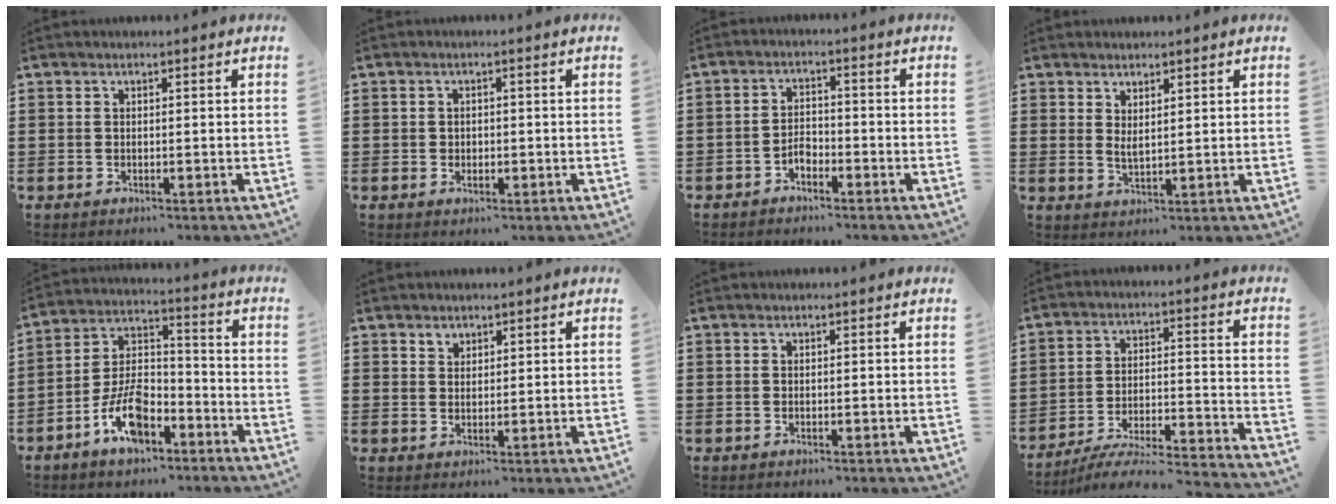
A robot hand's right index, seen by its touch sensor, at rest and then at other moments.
{"total": 1.3, "force": [-0.1, 1.2, 0.5], "torque": [-0.013, 0.005, -0.003]}
{"total": 2.5, "force": [-1.8, 1.4, 1.2], "torque": [-0.027, 0.005, -0.038]}
{"total": 1.9, "force": [1.4, 0.5, 1.3], "torque": [-0.027, 0.001, 0.024]}
{"total": 9.3, "force": [-5.7, 4.5, 5.9], "torque": [-0.126, 0.011, -0.106]}
{"total": 1.6, "force": [1.3, 0.9, 0.1], "torque": [-0.005, 0.002, 0.025]}
{"total": 0.0}
{"total": 5.5, "force": [-5.0, 0.2, 2.2], "torque": [-0.044, -0.013, -0.102]}